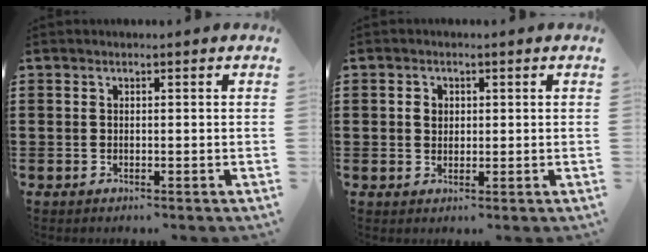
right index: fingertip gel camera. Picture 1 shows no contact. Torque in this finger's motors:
{"motor_torque": [0.05, -0.04, 0.01, 0.02]}